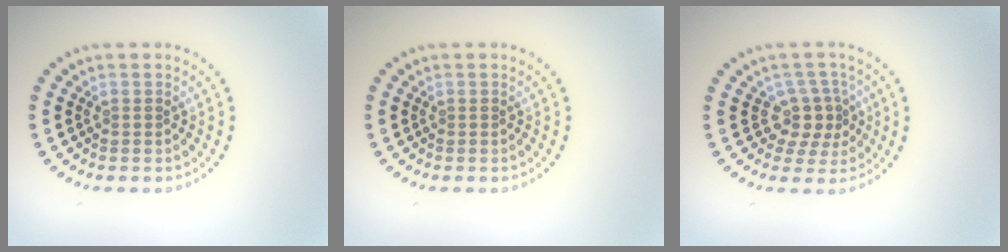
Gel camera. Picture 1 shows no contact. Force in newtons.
{"total": 0.0}
{"total": 2.8, "press": 2.2, "slide": 1.7}